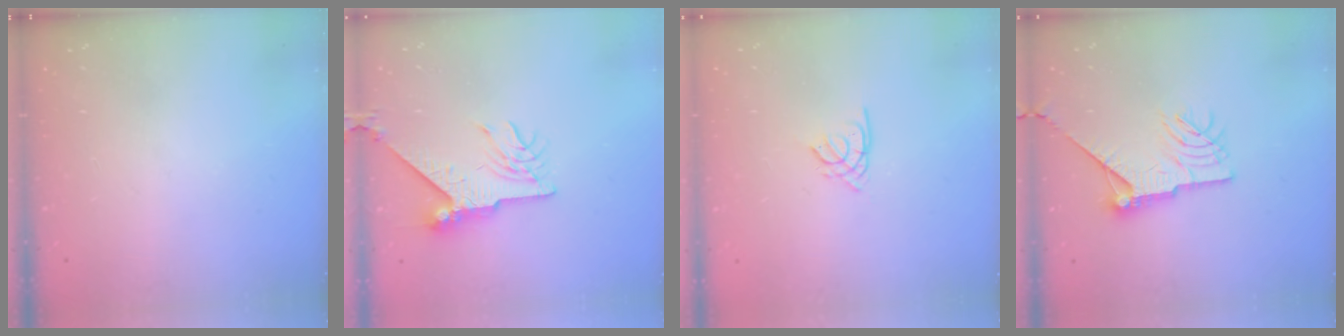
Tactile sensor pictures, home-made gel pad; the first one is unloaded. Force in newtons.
{"total": 7.7, "press": 7.7, "slide": 1.0}
{"total": 1.4, "press": 1.4, "slide": 0.3}
{"total": 13.0, "press": 13.0, "slide": 0.7}